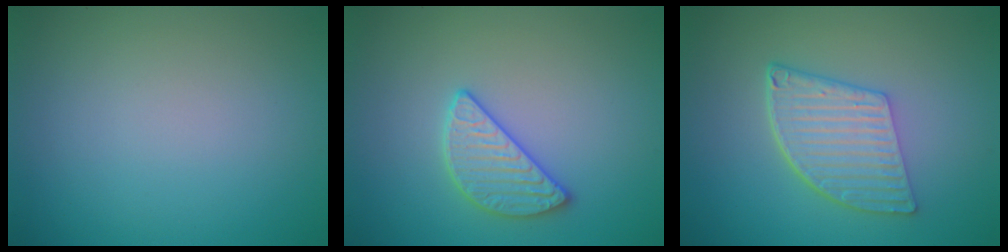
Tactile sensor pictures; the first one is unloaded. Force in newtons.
{"total": 2.7, "press": 2.7, "slide": 0.4}
{"total": 5.7, "press": 4.1, "slide": 4.0}